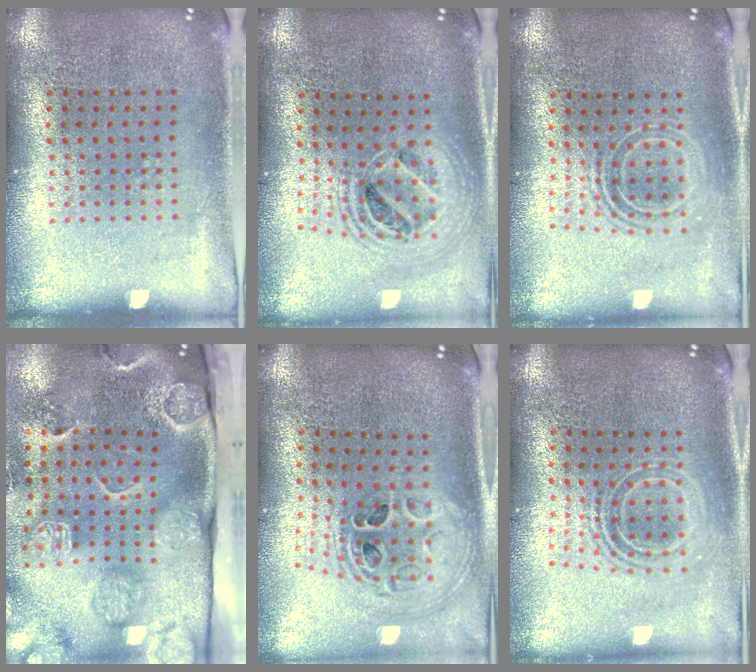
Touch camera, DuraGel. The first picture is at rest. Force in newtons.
{"total": 2.1, "press": 1.7, "slide": 1.2}
{"total": 1.6, "press": 1.3, "slide": 0.9}
{"total": 4.7, "press": 3.3, "slide": 3.3}
{"total": 1.8, "press": 1.6, "slide": 1.0}
{"total": 2.0, "press": 1.5, "slide": 1.4}